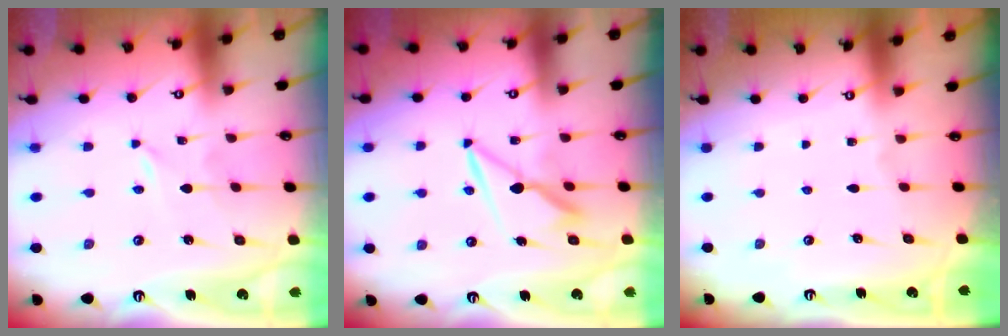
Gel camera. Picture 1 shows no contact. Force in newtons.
{"total": 7.8, "press": 7.8, "slide": 0.9}
{"total": 0.0}